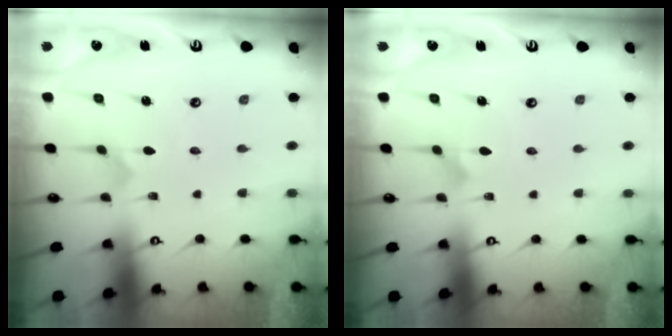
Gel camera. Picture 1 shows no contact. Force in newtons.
{"total": 1.6, "press": 1.6, "slide": 0.1}